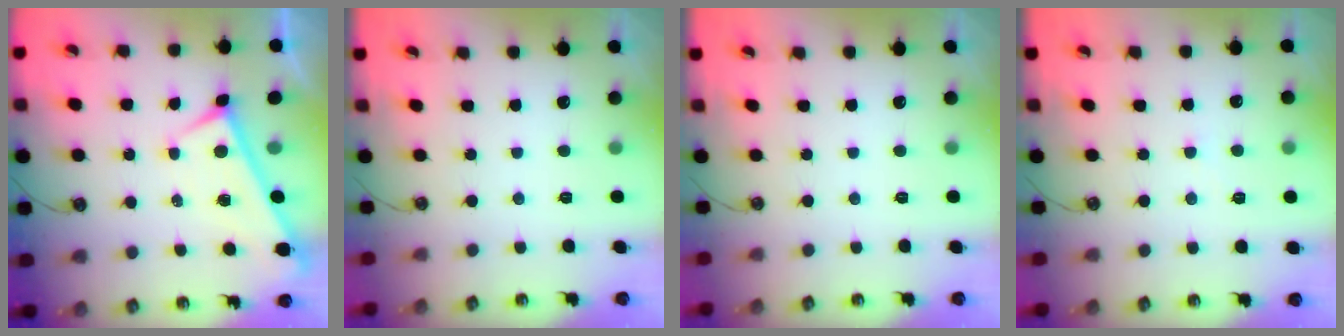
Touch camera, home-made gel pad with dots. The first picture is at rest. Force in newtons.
{"total": 0.0}
{"total": 0.0}
{"total": 2.2, "press": 2.1, "slide": 0.3}